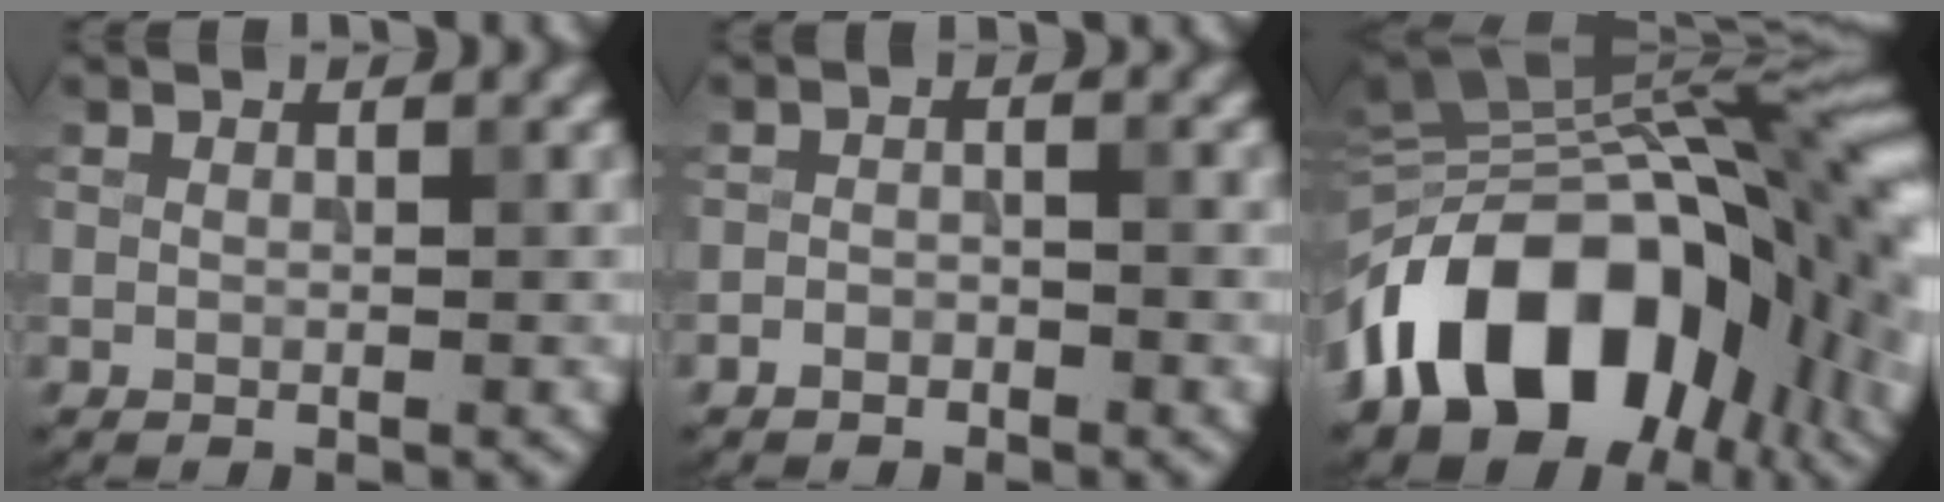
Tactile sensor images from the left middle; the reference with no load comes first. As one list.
[{"total": 1.4, "force": [-1.0, 0.7, 0.5], "torque": [-0.007, 0.003, -0.021]}, {"total": 16.2, "force": [-5.3, 10.0, 11.6], "torque": [-0.159, 0.017, -0.099]}]